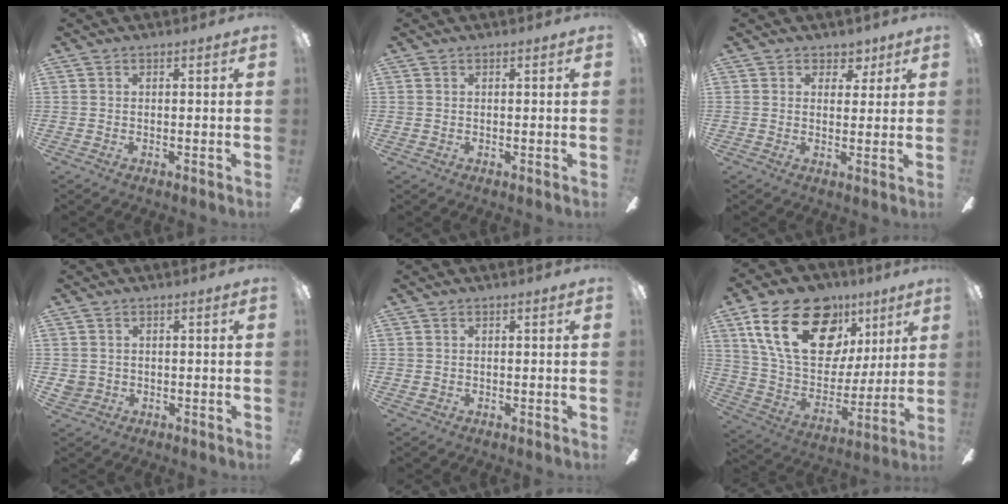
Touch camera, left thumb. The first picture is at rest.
{"total": 0.6, "force": [0.4, 0.4, 0.2], "torque": [-0.004, 0.002, 0.007]}
{"total": 4.2, "force": [2.8, 2.9, 1.1], "torque": [0.000, -0.011, 0.045]}
{"total": 2.6, "force": [0.8, 2.4, 0.6], "torque": [-0.014, 0.005, 0.014]}
{"total": 0.9, "force": [0.5, 0.6, 0.3], "torque": [-0.007, 0.003, 0.009]}
{"total": 26.5, "force": [12.5, 16.4, 16.8], "torque": [-0.288, -0.048, 0.226]}